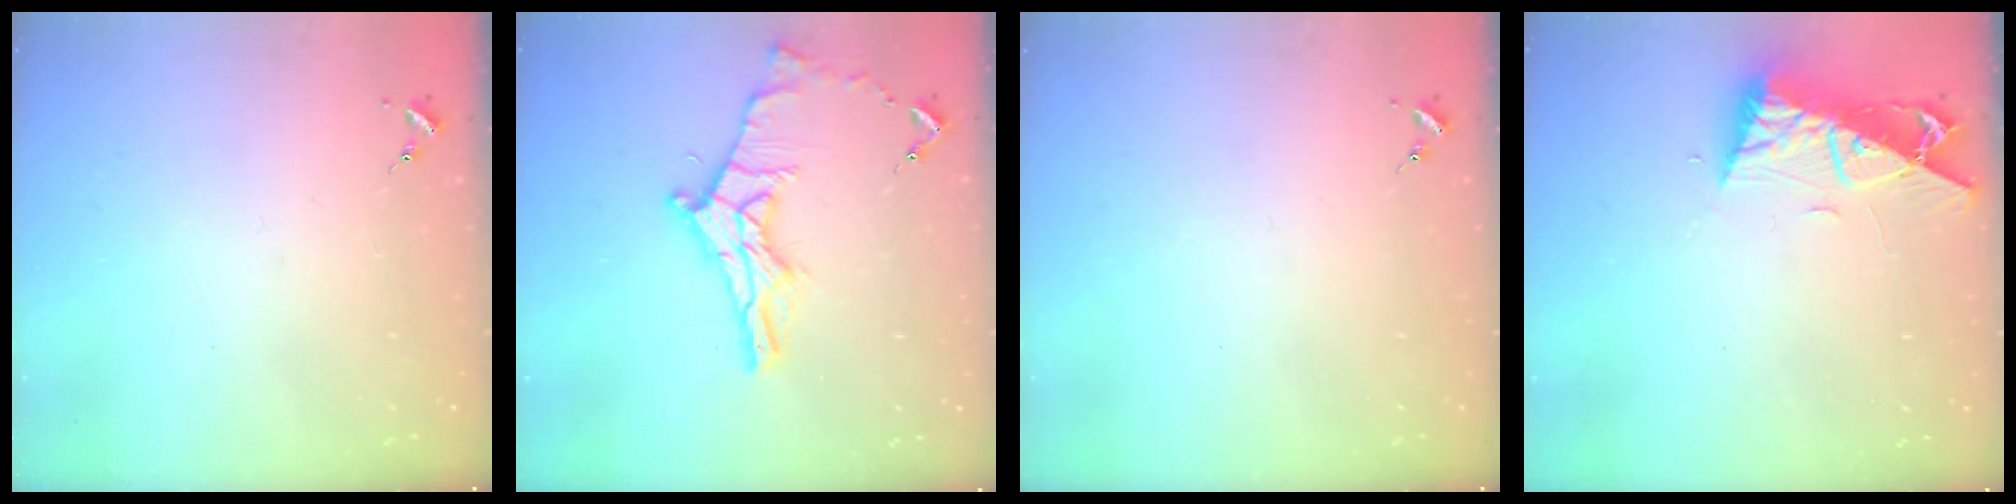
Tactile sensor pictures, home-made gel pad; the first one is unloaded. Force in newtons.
{"total": 13.4, "press": 13.4, "slide": 0.6}
{"total": 0.0}
{"total": 9.3, "press": 9.2, "slide": 1.1}